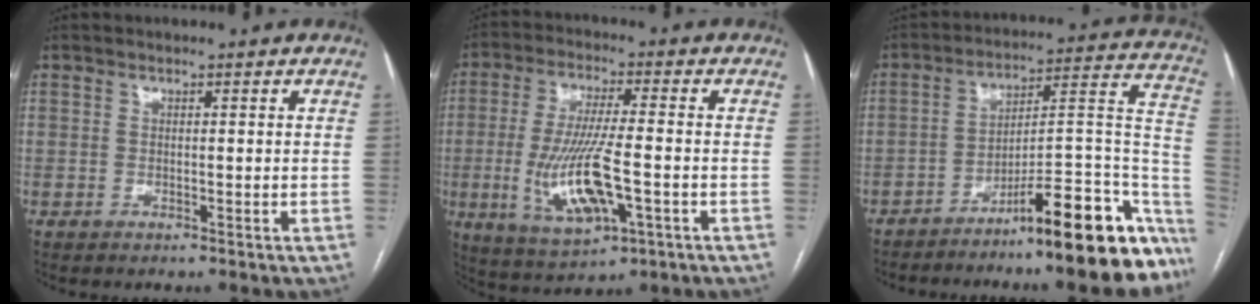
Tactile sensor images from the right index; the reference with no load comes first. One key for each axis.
{"total": 12.8, "fx": -3.0, "fy": 2.6, "fz": 12.1, "tx": -0.240, "ty": -0.015, "tz": -0.045}
{"total": 19.9, "fx": -14.2, "fy": 3.1, "fz": 13.7, "tx": -0.104, "ty": 0.059, "tz": -0.210}